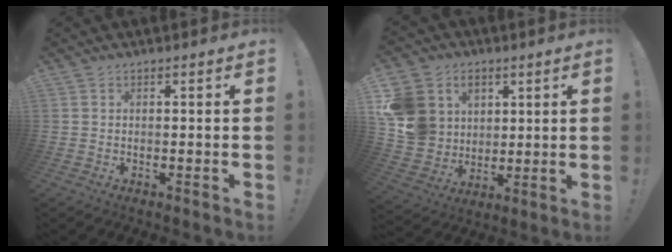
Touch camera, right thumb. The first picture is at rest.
{"total": 14.1, "force": [4.1, 12.7, 4.5], "torque": [-0.078, -0.019, 0.093]}